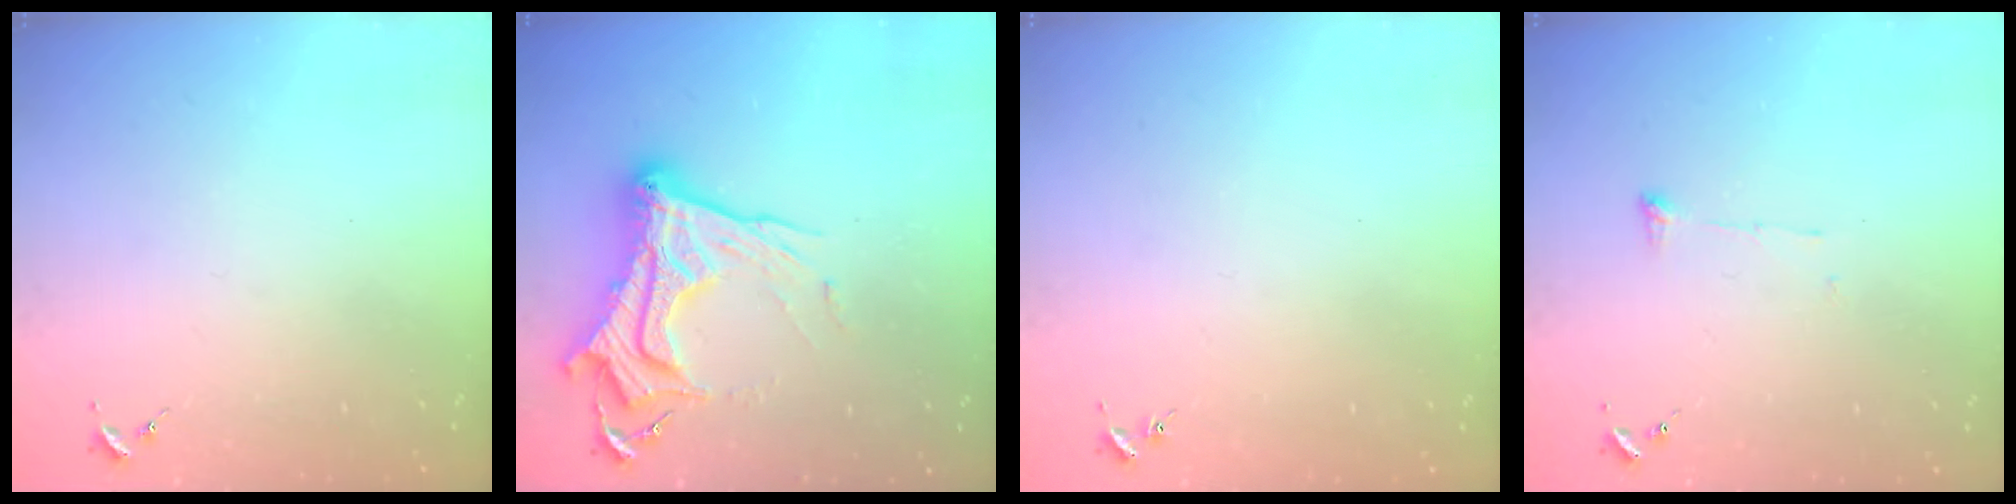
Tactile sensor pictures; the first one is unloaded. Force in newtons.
{"total": 19.9, "press": 19.8, "slide": 1.9}
{"total": 0.8, "press": 0.8, "slide": 0.2}
{"total": 4.6, "press": 4.5, "slide": 0.7}